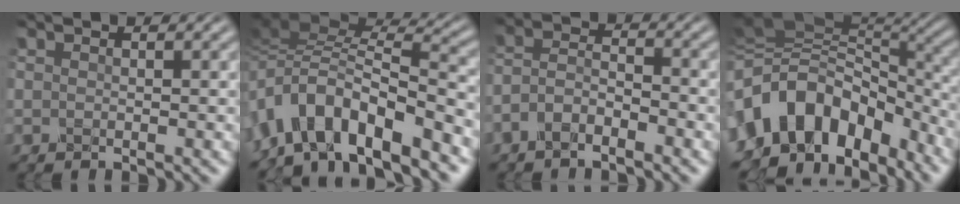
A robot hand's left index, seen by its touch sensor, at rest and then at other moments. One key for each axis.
{"total": 10.0, "fx": -5.4, "fy": 3.7, "fz": 7.6, "tx": -0.118, "ty": 0.015, "tz": -0.109}
{"total": 3.0, "fx": -2.0, "fy": 1.2, "fz": 1.9, "tx": -0.041, "ty": 0.007, "tz": -0.048}
{"total": 12.6, "fx": -5.0, "fy": 8.8, "fz": 7.5, "tx": -0.148, "ty": 0.004, "tz": -0.079}